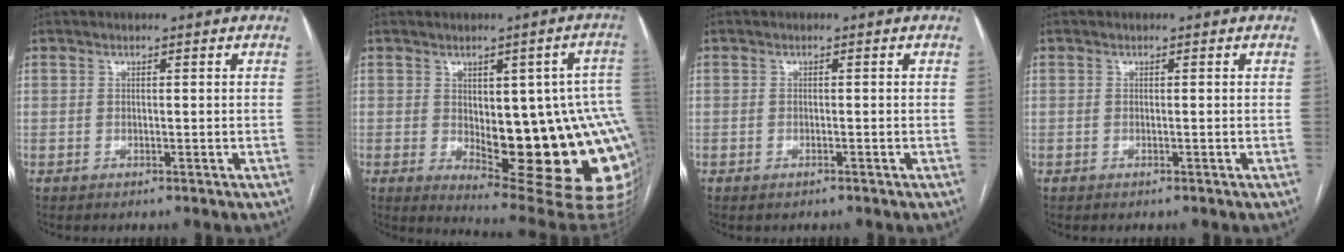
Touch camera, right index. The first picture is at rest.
{"total": 20.9, "force": [-2.2, 6.6, 19.7], "torque": [-0.166, 0.012, -0.001]}
{"total": 0.6, "force": [-0.5, 0.2, 0.4], "torque": [-0.009, -0.001, -0.005]}
{"total": 0.0}